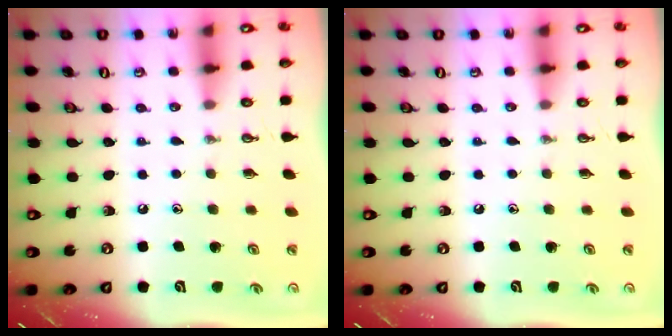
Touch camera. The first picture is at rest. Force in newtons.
{"total": 0.0}